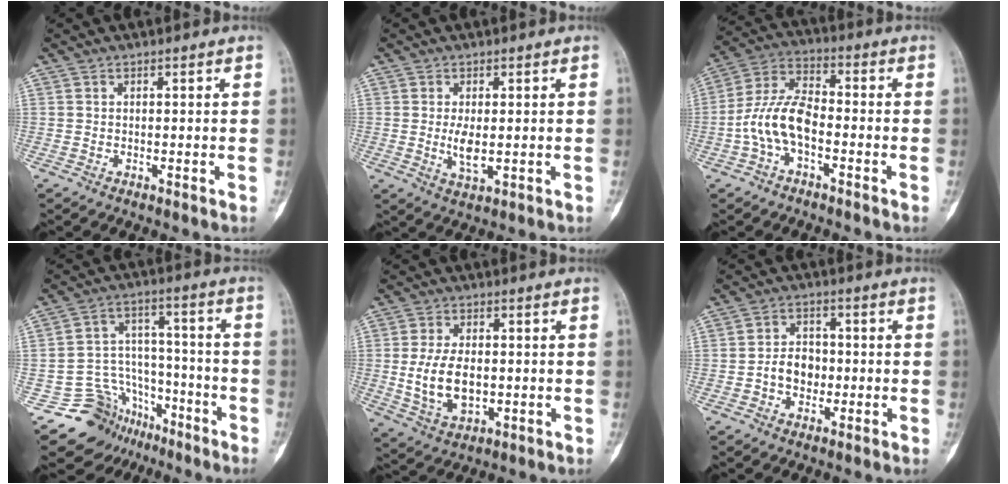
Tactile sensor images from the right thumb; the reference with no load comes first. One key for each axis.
{"total": 4.2, "fx": 0.0, "fy": 1.8, "fz": 3.8, "tx": -0.074, "ty": -0.011, "tz": 0.006}
{"total": 10.3, "fx": -2.8, "fy": 5.3, "fz": 8.4, "tx": -0.171, "ty": 0.039, "tz": -0.062}
{"total": 13.6, "fx": -8.4, "fy": 10.5, "fz": 2.1, "tx": -0.006, "ty": 0.122, "tz": -0.125}
{"total": 10.0, "fx": -0.5, "fy": 6.1, "fz": 8.0, "tx": -0.143, "ty": -0.006, "tz": 0.000}
{"total": 6.0, "fx": -1.1, "fy": 4.6, "fz": 3.6, "tx": -0.039, "ty": 0.019, "tz": -0.024}